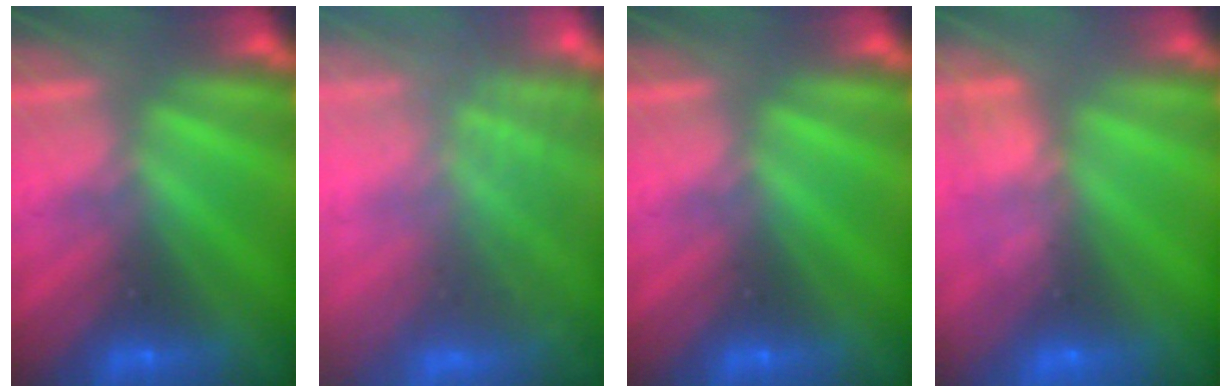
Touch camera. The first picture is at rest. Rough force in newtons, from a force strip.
{"total": 7.2}
{"total": 0.0}
{"total": 7.3}